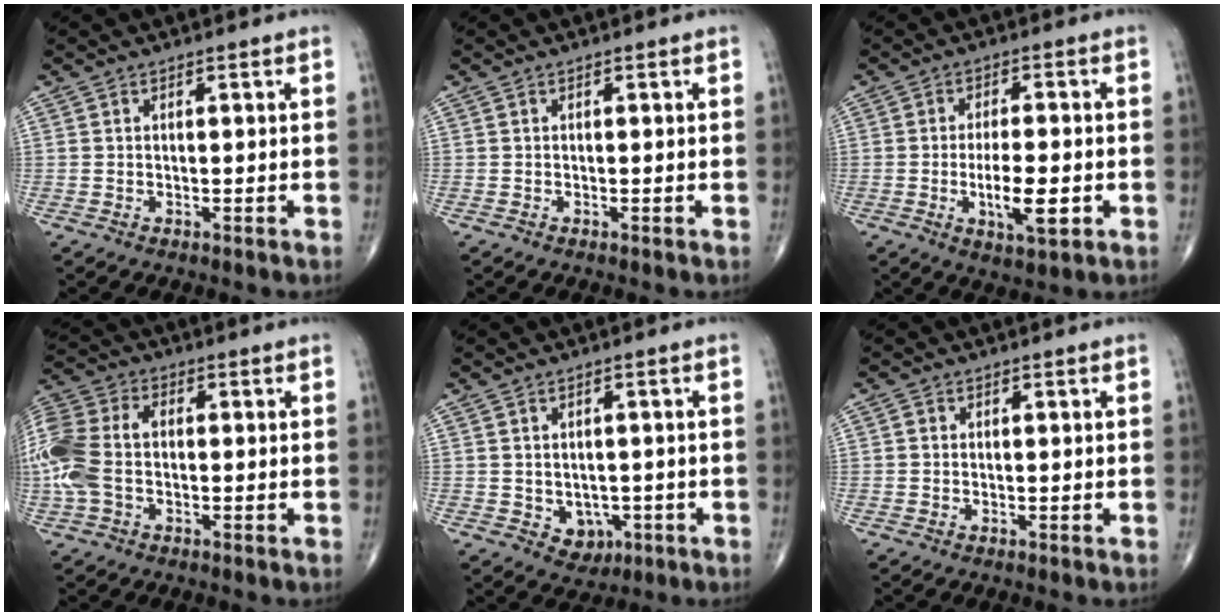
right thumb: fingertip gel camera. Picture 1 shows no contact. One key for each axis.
{"total": 0.0}
{"total": 8.4, "fx": -2.0, "fy": 2.9, "fz": 7.6, "tx": -0.124, "ty": -0.001, "tz": -0.031}
{"total": 13.4, "fx": -1.0, "fy": 8.8, "fz": 10.1, "tx": -0.257, "ty": 0.027, "tz": -0.023}
{"total": 4.6, "fx": -1.2, "fy": 3.8, "fz": 2.5, "tx": -0.008, "ty": 0.004, "tz": -0.006}
{"total": 0.7, "fx": 0.0, "fy": 0.7, "fz": 0.3, "tx": -0.001, "ty": 0.001, "tz": -0.002}